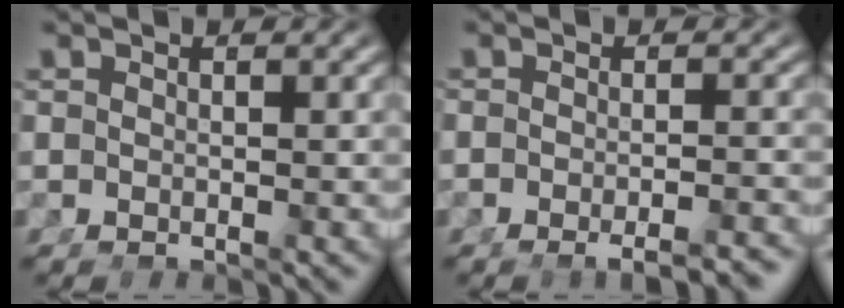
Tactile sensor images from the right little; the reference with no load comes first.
{"total": 3.0, "force": [-2.5, 0.6, 1.6], "torque": [-0.018, 0.005, -0.046]}